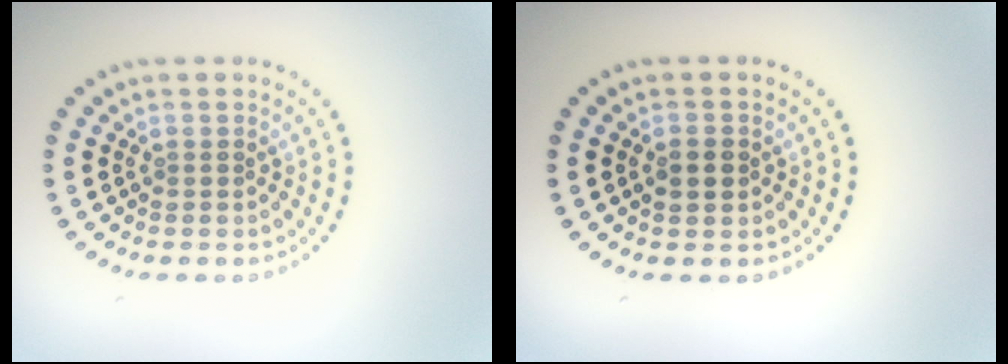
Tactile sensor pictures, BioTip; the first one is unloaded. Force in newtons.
{"total": 2.1, "press": 2.1, "slide": 0.2}